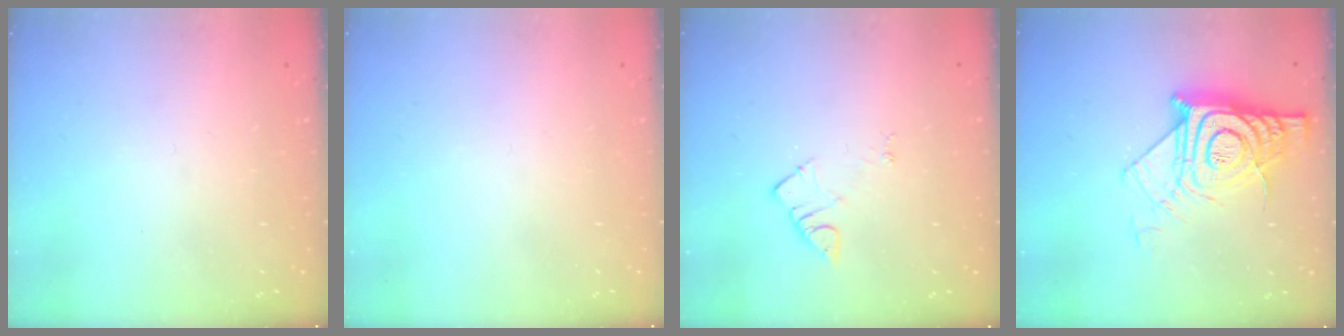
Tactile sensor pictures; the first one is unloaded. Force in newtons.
{"total": 1.7, "press": 1.6, "slide": 0.1}
{"total": 3.8, "press": 3.7, "slide": 0.5}
{"total": 17.0, "press": 17.0, "slide": 1.4}